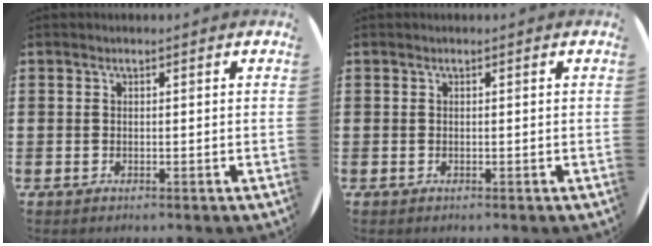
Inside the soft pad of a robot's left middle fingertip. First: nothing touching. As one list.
[{"total": 0.0}]